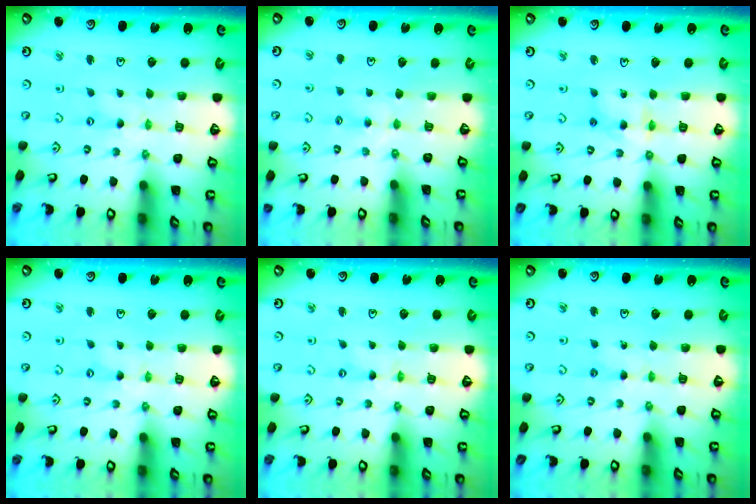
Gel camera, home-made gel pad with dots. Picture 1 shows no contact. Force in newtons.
{"total": 3.2, "press": 3.2, "slide": 0.6}
{"total": 7.8, "press": 7.8, "slide": 0.6}
{"total": 1.0, "press": 1.0, "slide": 0.2}
{"total": 0.0}
{"total": 3.0, "press": 3.0, "slide": 0.4}